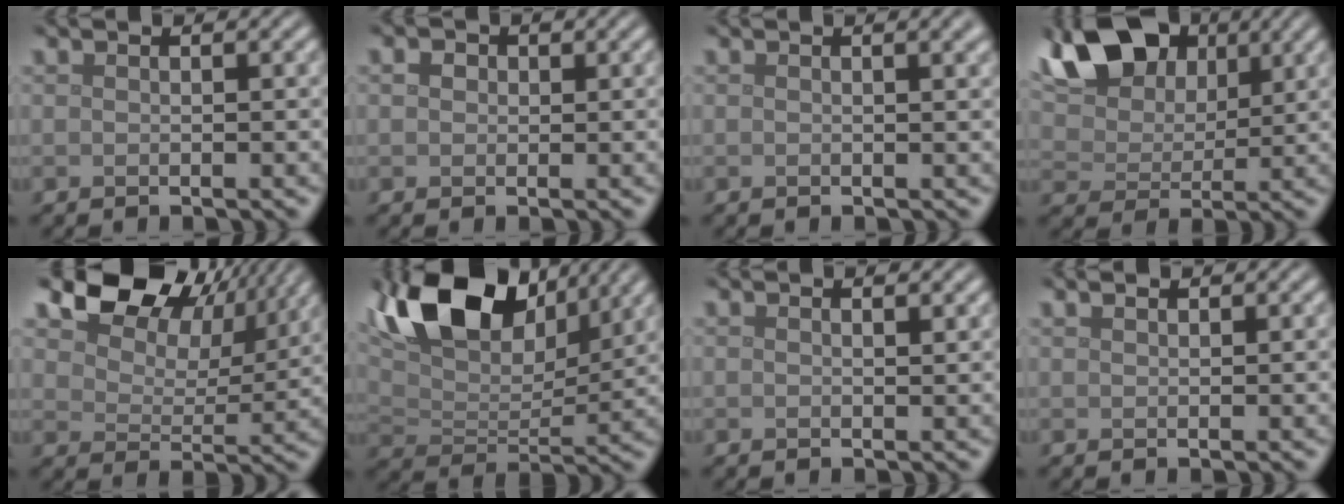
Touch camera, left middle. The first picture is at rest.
{"total": 1.2, "force": [0.3, 1.1, 0.4], "torque": [-0.009, -0.002, 0.002]}
{"total": 2.0, "force": [1.1, 0.7, 1.6], "torque": [-0.007, 0.007, 0.010]}
{"total": 14.7, "force": [7.3, 9.5, 8.6], "torque": [-0.164, 0.049, 0.116]}
{"total": 10.0, "force": [6.4, 5.9, 5.1], "torque": [-0.096, -0.002, 0.108]}
{"total": 13.8, "force": [8.0, 7.1, 8.8], "torque": [-0.168, 0.023, 0.126]}
{"total": 0.7, "force": [0.6, 0.1, 0.4], "torque": [-0.006, 0.000, 0.010]}
{"total": 0.6, "force": [0.5, 0.2, 0.2], "torque": [-0.007, 0.001, 0.011]}